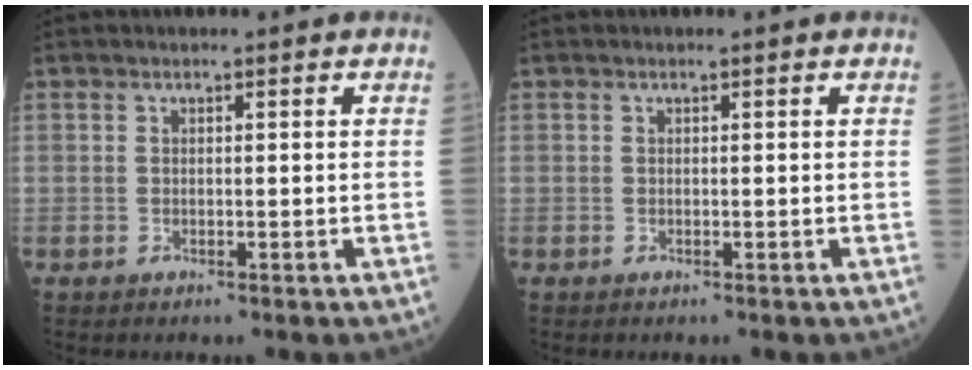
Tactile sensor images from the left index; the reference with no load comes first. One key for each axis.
{"total": 0.0}